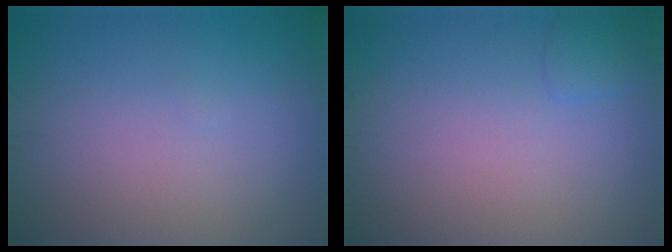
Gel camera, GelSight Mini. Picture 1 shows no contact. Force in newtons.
{"total": 0.9, "press": 0.9, "slide": 0.1}